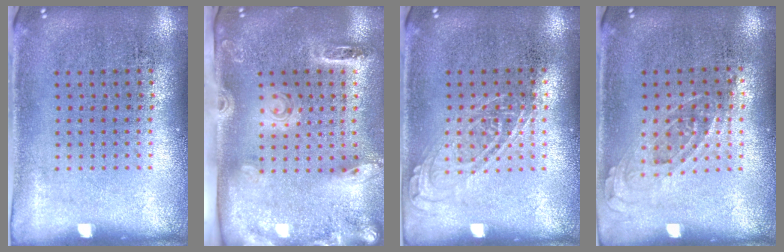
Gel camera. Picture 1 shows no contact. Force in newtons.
{"total": 2.6, "press": 1.9, "slide": 1.8}
{"total": 1.1, "press": 1.0, "slide": 0.3}
{"total": 0.8, "press": 0.8, "slide": 0.3}